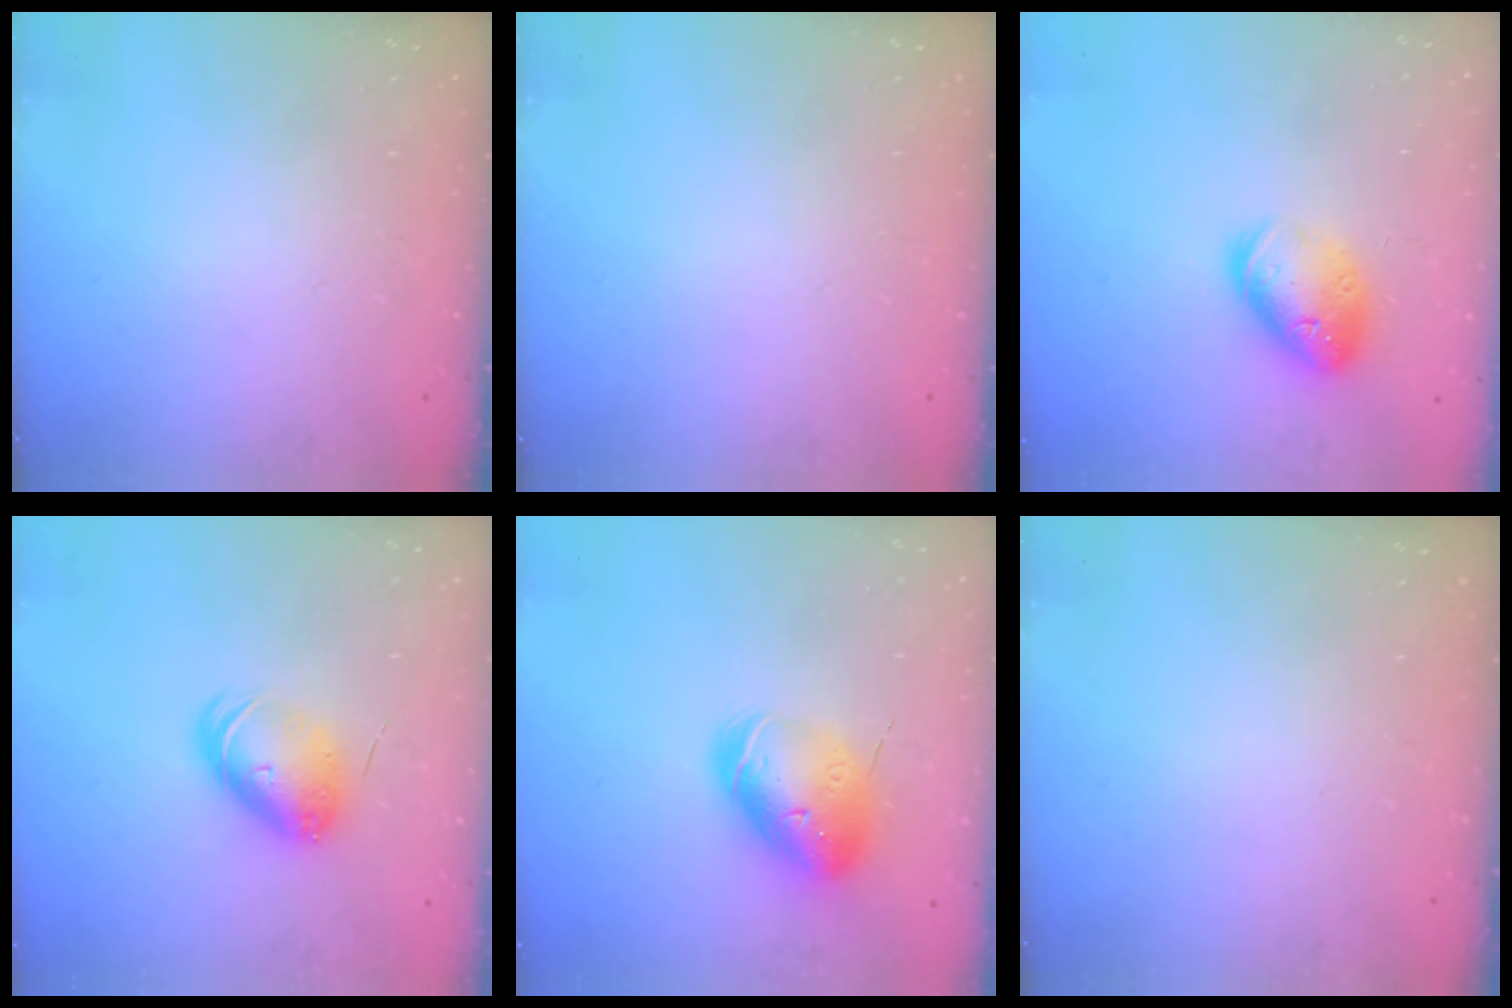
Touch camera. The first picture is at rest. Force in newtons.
{"total": 0.0}
{"total": 15.4, "press": 15.2, "slide": 2.2}
{"total": 7.5, "press": 7.4, "slide": 1.2}
{"total": 15.6, "press": 15.3, "slide": 2.7}
{"total": 0.0}